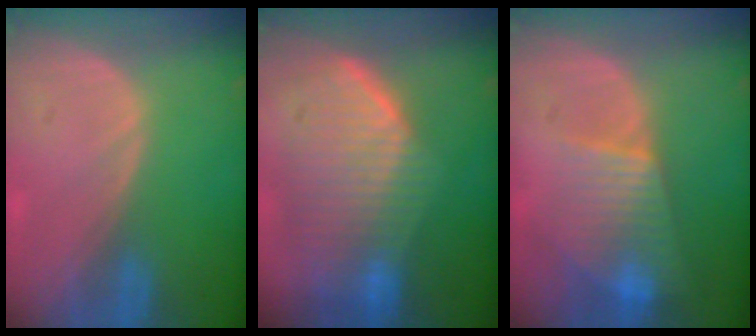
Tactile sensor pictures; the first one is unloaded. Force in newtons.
{"total": 10.2, "press": 9.0, "slide": 4.9}
{"total": 7.8, "press": 7.1, "slide": 3.2}